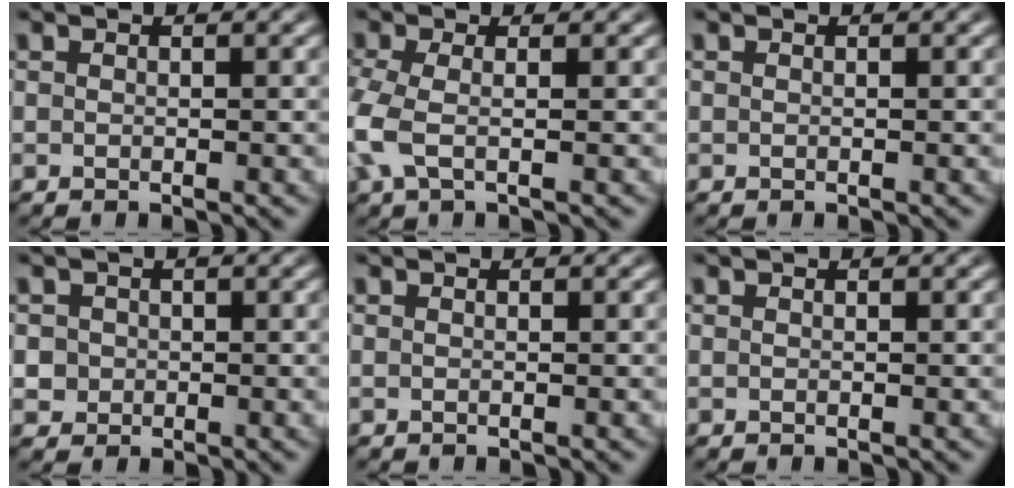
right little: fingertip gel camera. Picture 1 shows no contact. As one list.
[{"total": 3.4, "force": [-0.5, 1.9, 2.7], "torque": [-0.093, -0.021, 0.000]}, {"total": 0.0}, {"total": 3.3, "force": [-0.3, 3.2, 0.9], "torque": [-0.029, -0.012, -0.003]}, {"total": 0.0}, {"total": 0.0}]